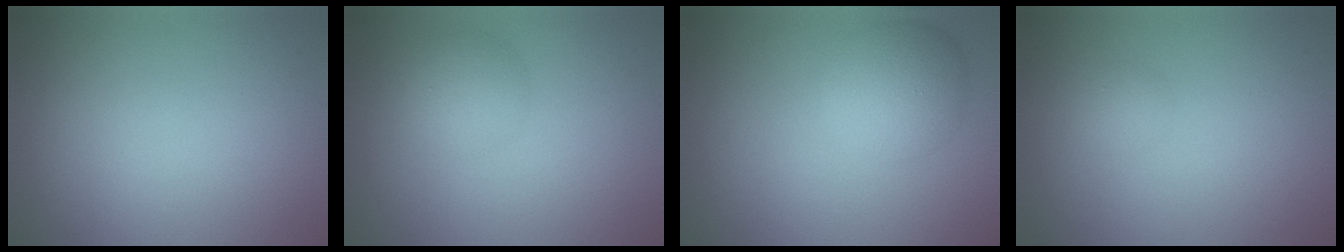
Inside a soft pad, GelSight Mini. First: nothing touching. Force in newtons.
{"total": 2.7, "press": 2.7, "slide": 0.1}
{"total": 4.5, "press": 4.5, "slide": 0.2}
{"total": 1.0, "press": 1.0, "slide": 0.0}